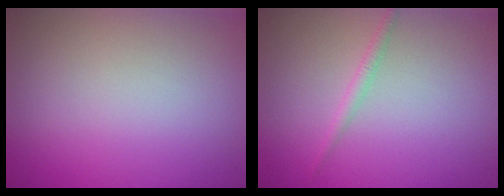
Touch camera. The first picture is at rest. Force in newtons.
{"total": 1.1, "press": 1.1, "slide": 0.0}